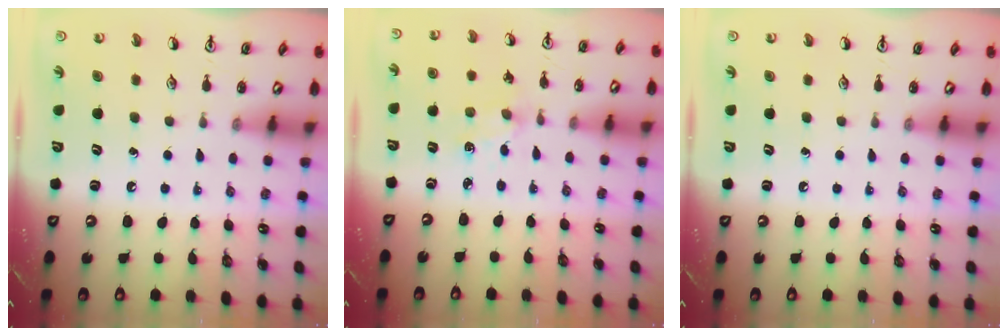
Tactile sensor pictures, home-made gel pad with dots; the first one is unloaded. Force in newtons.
{"total": 1.9, "press": 1.9, "slide": 0.3}
{"total": 0.0}